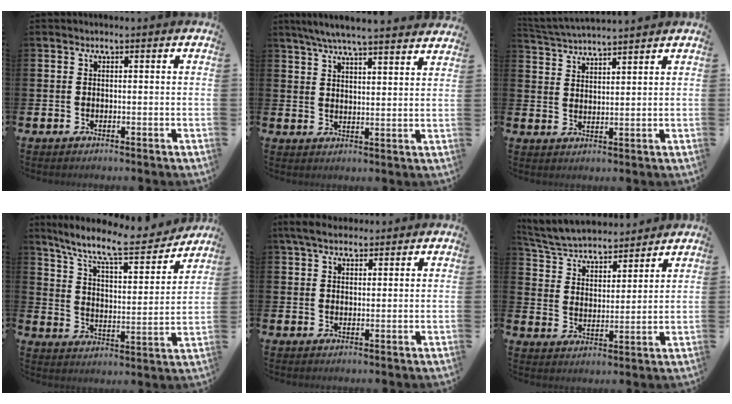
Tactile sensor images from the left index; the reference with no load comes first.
{"total": 6.3, "force": [6.0, 0.0, 1.9], "torque": [-0.051, -0.031, 0.105]}
{"total": 3.7, "force": [3.6, -0.3, 0.1], "torque": [-0.019, -0.020, 0.065]}
{"total": 10.4, "force": [9.0, 1.9, 4.9], "torque": [-0.125, -0.055, 0.151]}
{"total": 4.7, "force": [3.9, 1.8, 2.1], "torque": [-0.039, -0.008, 0.069]}
{"total": 5.8, "force": [5.6, 1.1, 1.0], "torque": [-0.049, -0.043, 0.096]}